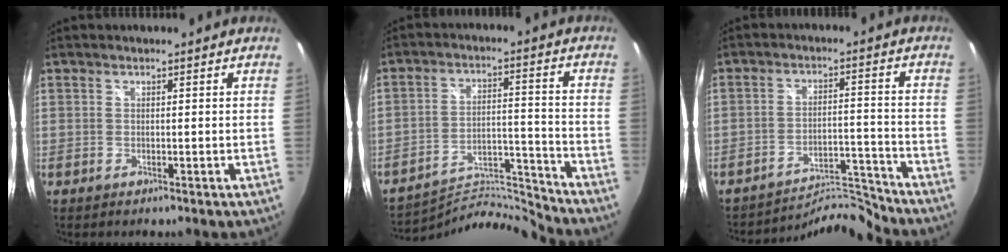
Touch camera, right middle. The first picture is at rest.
{"total": 11.7, "force": [-11.6, -1.3, -0.7], "torque": [0.001, 0.029, -0.195]}
{"total": 8.4, "force": [-8.3, -1.0, -0.9], "torque": [0.000, 0.026, -0.137]}